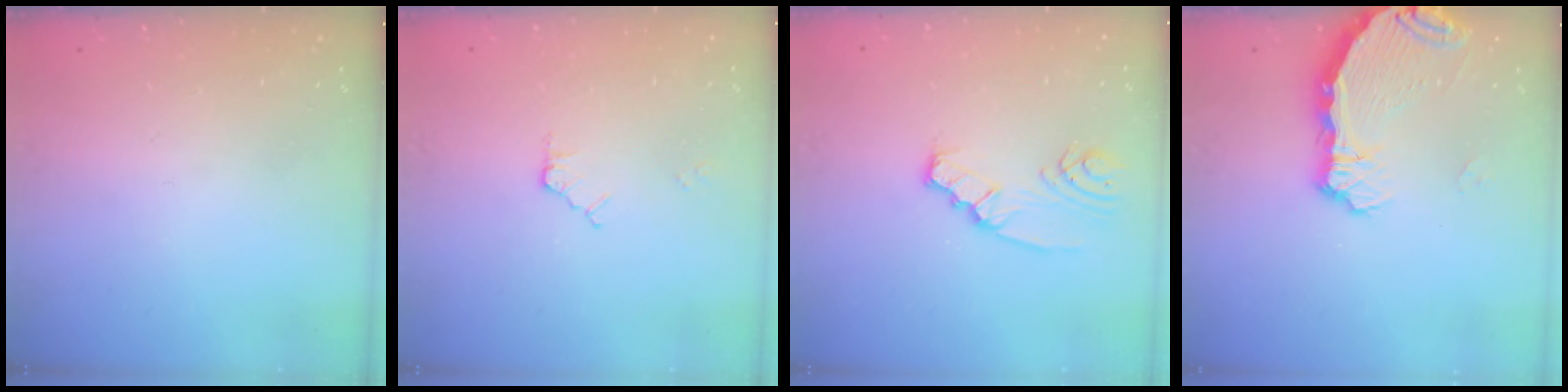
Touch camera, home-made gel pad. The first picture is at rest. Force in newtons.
{"total": 3.9, "press": 3.9, "slide": 0.4}
{"total": 4.5, "press": 4.4, "slide": 0.7}
{"total": 5.8, "press": 5.3, "slide": 2.3}